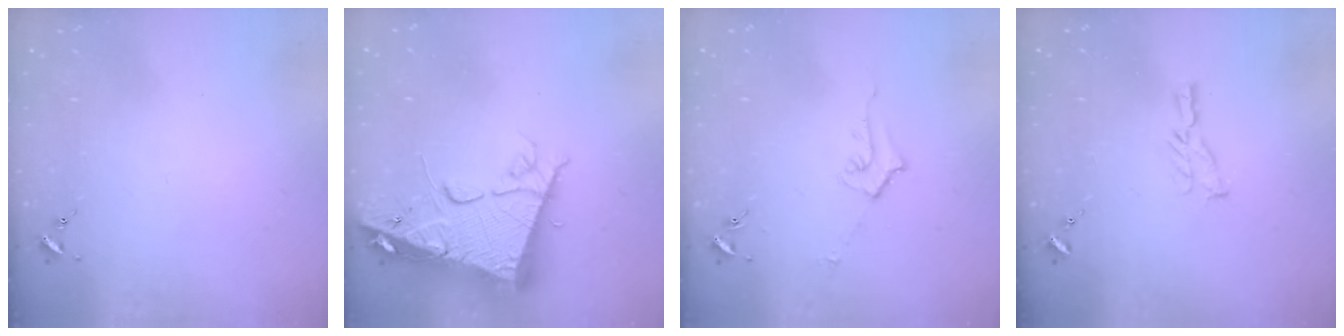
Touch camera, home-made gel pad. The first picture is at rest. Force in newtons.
{"total": 18.3, "press": 18.1, "slide": 2.1}
{"total": 5.1, "press": 5.0, "slide": 0.6}
{"total": 5.8, "press": 5.8, "slide": 0.5}